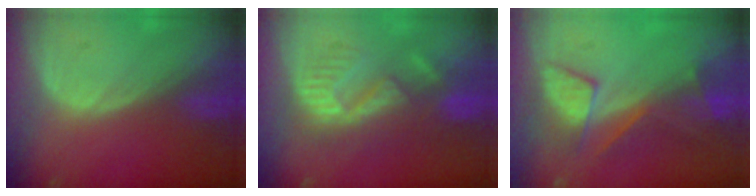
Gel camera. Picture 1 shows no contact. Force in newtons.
{"total": 8.7, "press": 8.2, "slide": 2.8}
{"total": 8.0, "press": 7.3, "slide": 3.4}